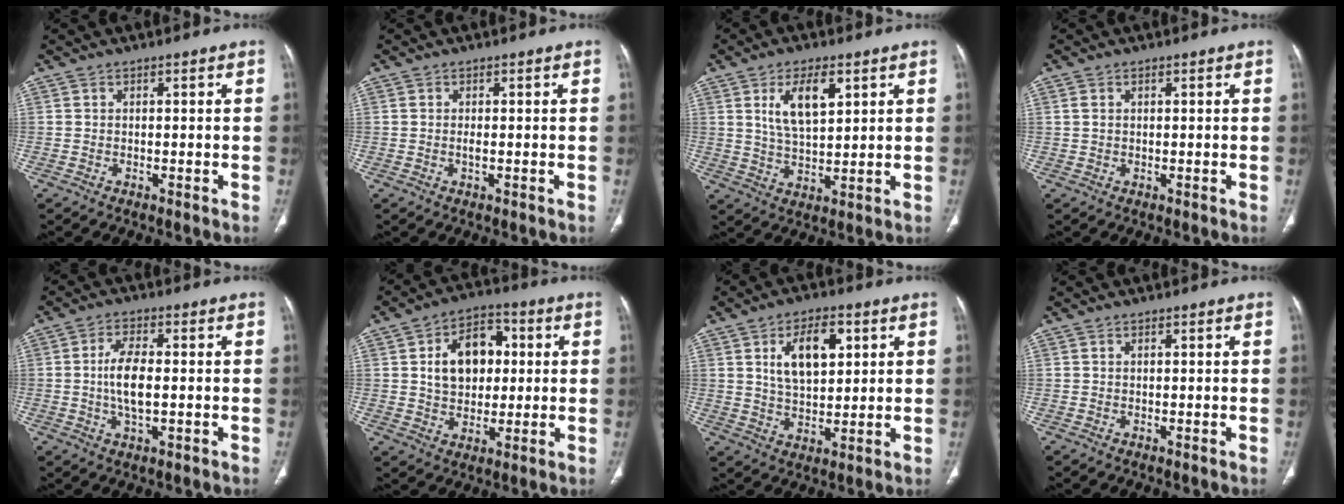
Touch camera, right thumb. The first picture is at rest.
{"total": 0.7, "force": [-0.1, 0.2, 0.6], "torque": [-0.015, -0.002, -0.002]}
{"total": 9.1, "force": [3.7, 4.1, 7.2], "torque": [-0.119, -0.016, 0.073]}
{"total": 1.3, "force": [0.5, 0.8, 0.9], "torque": [-0.025, 0.009, 0.016]}
{"total": 7.2, "force": [-0.3, 3.0, 6.5], "torque": [-0.131, 0.001, -0.009]}
{"total": 12.6, "force": [2.3, 8.9, 8.7], "torque": [-0.103, 0.010, 0.036]}
{"total": 10.7, "force": [3.6, 5.8, 8.2], "torque": [-0.115, -0.010, 0.065]}
{"total": 0.0}